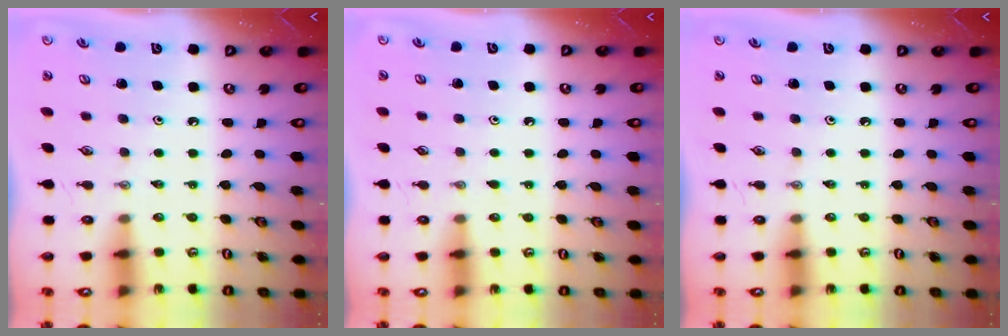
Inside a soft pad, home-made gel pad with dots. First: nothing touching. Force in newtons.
{"total": 2.1, "press": 2.1, "slide": 0.3}
{"total": 0.0}